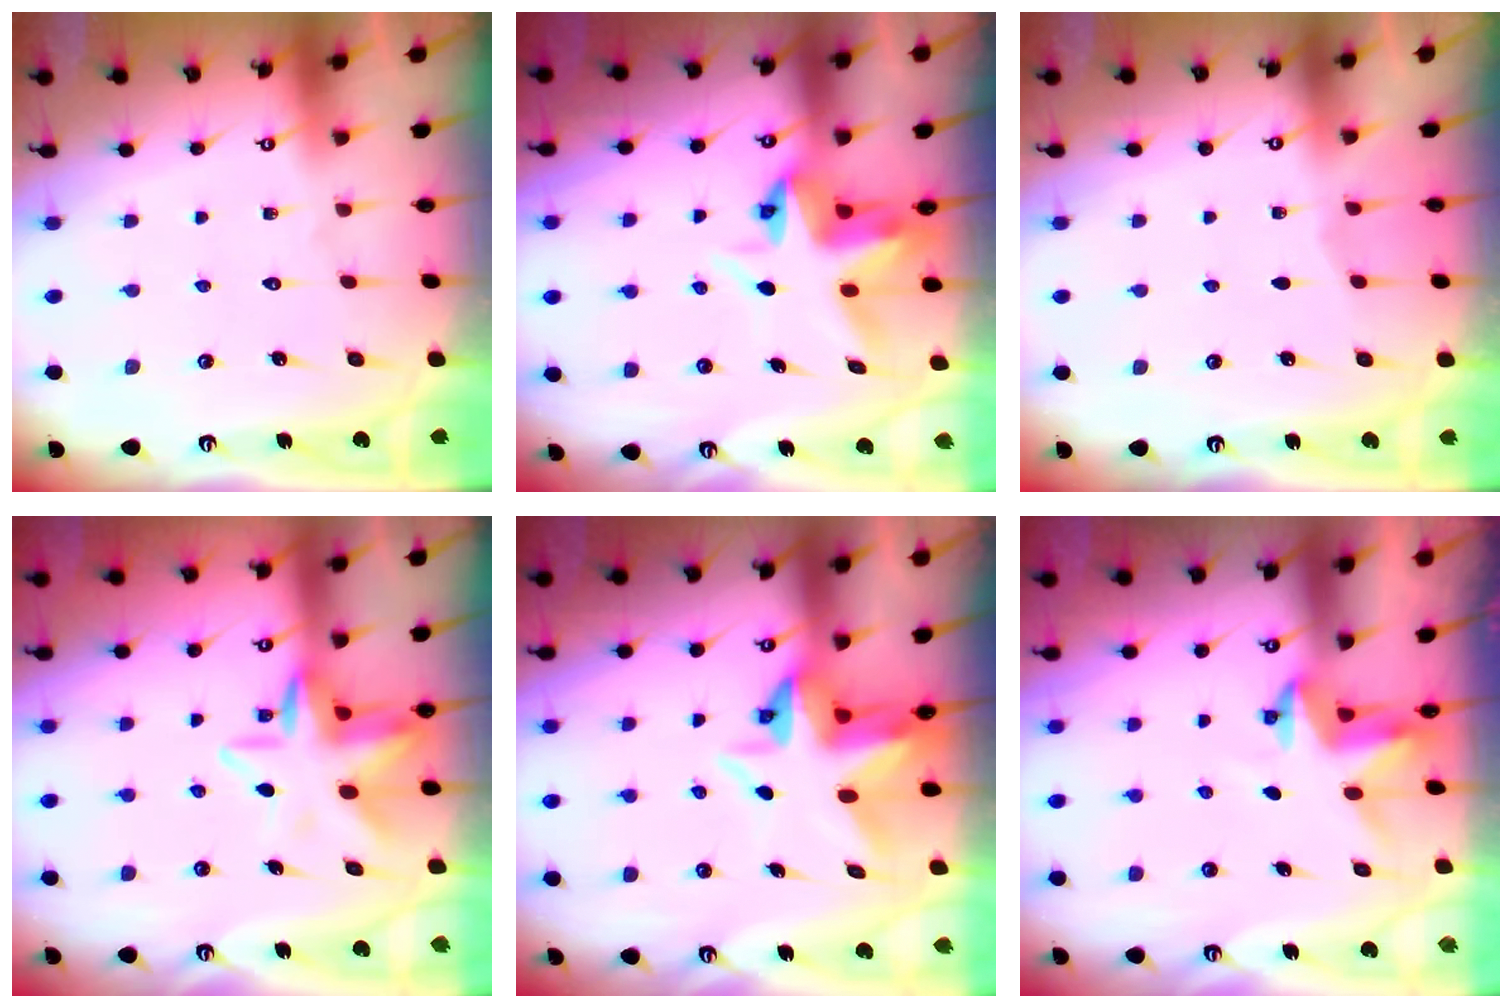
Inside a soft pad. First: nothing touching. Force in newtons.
{"total": 6.3, "press": 6.2, "slide": 0.6}
{"total": 1.4, "press": 1.4, "slide": 0.3}
{"total": 8.8, "press": 8.4, "slide": 2.5}
{"total": 6.4, "press": 6.4, "slide": 0.6}
{"total": 3.6, "press": 3.6, "slide": 0.3}